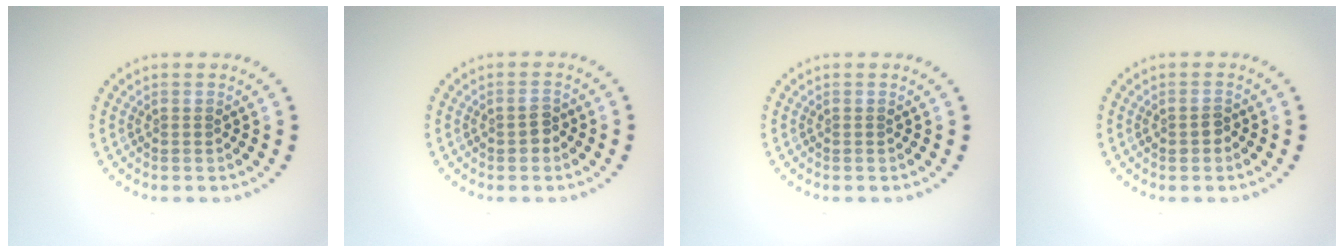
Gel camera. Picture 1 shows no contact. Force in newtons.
{"total": 1.3, "press": 1.2, "slide": 0.3}
{"total": 0.0}
{"total": 1.2, "press": 1.2, "slide": 0.2}